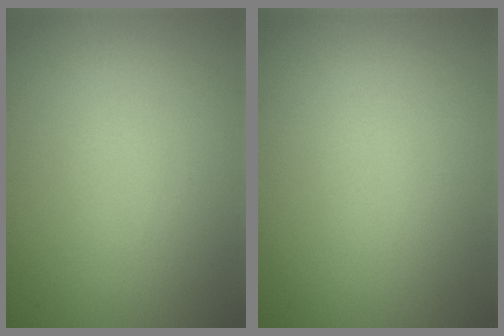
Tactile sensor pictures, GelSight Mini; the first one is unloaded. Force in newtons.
{"total": 0.0}